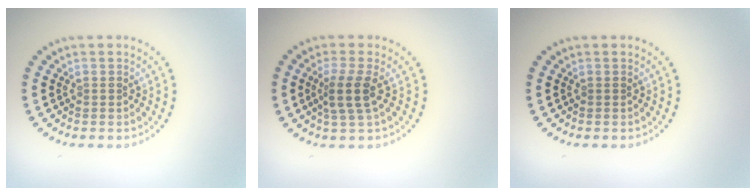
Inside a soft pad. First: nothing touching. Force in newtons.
{"total": 2.5, "press": 2.0, "slide": 1.6}
{"total": 0.0}